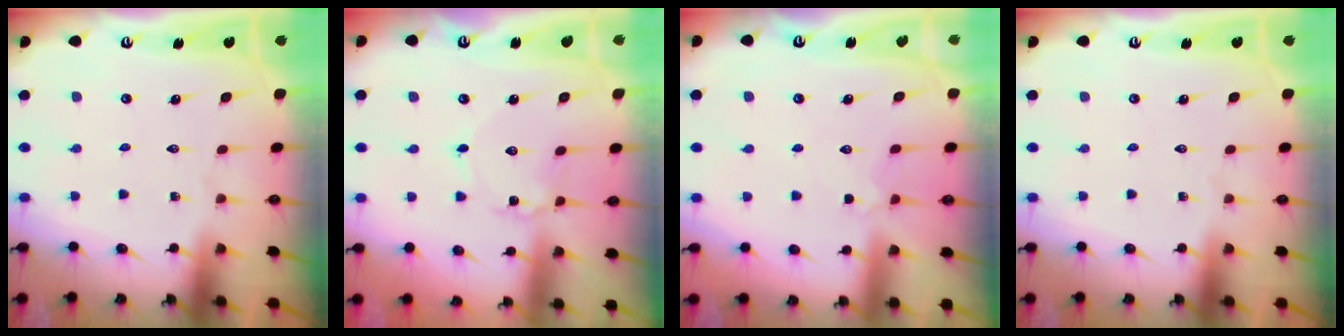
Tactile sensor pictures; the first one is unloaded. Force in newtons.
{"total": 1.7, "press": 1.7, "slide": 0.2}
{"total": 2.7, "press": 2.6, "slide": 0.6}
{"total": 0.0}